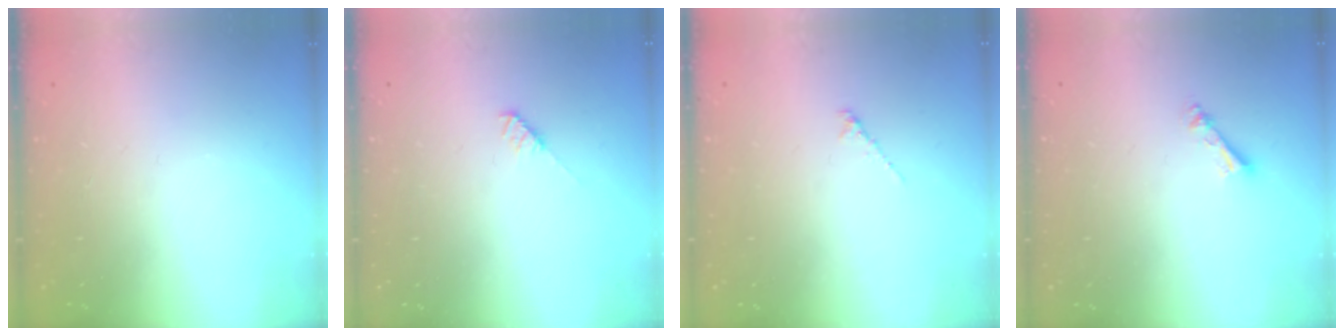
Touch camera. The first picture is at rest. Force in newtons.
{"total": 4.1, "press": 4.1, "slide": 0.3}
{"total": 1.2, "press": 1.1, "slide": 0.4}
{"total": 2.4, "press": 2.4, "slide": 0.4}